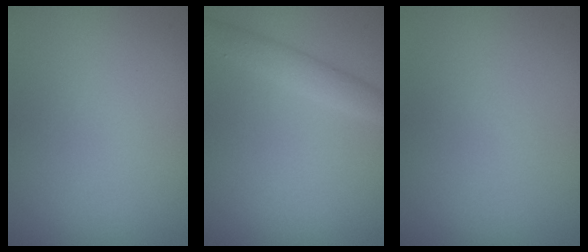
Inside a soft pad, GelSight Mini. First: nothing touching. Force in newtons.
{"total": 2.2, "press": 2.2, "slide": 0.0}
{"total": 0.0}